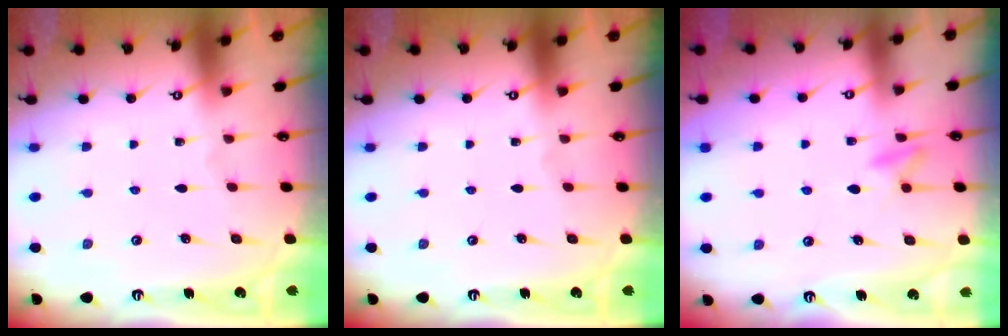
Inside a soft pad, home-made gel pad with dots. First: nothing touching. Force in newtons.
{"total": 0.0}
{"total": 7.6, "press": 7.5, "slide": 0.9}